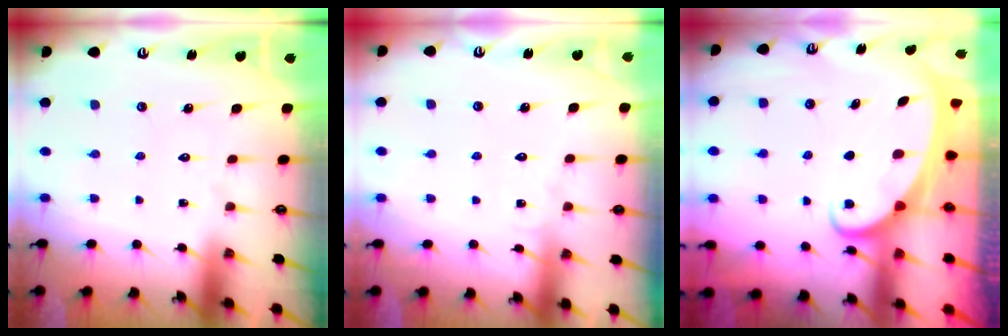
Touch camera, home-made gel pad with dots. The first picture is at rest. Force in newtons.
{"total": 3.6, "press": 3.5, "slide": 0.3}
{"total": 2.5, "press": 2.5, "slide": 0.4}